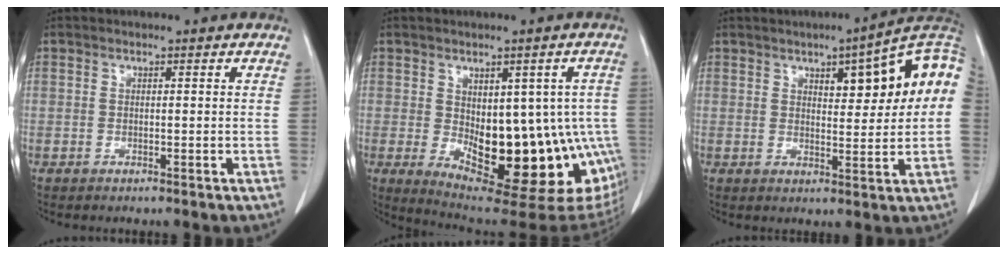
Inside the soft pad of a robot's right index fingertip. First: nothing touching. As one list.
[{"total": 20.4, "force": [-5.1, 9.3, 17.5], "torque": [-0.163, 0.000, -0.044]}, {"total": 13.2, "force": [3.3, 3.1, 12.4], "torque": [-0.165, 0.033, 0.041]}]